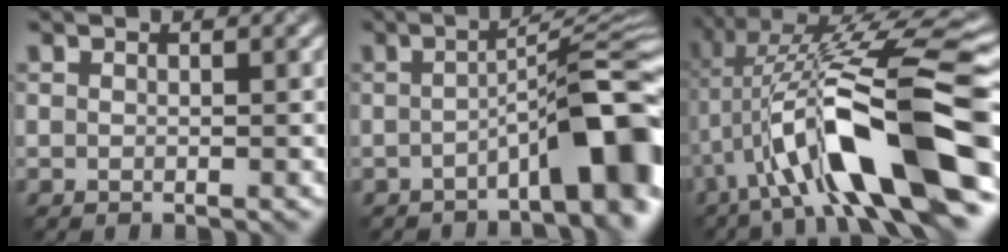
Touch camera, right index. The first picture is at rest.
{"total": 8.3, "force": [-3.1, 1.8, 7.4], "torque": [-0.093, 0.013, -0.058]}
{"total": 13.4, "force": [-3.8, 3.0, 12.5], "torque": [-0.211, 0.021, -0.066]}